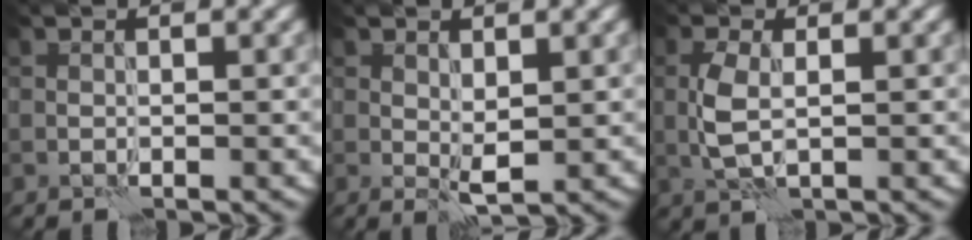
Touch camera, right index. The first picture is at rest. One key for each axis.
{"total": 1.7, "fx": 0.5, "fy": 0.7, "fz": 1.5, "tx": -0.030, "ty": -0.003, "tz": 0.011}
{"total": 2.8, "fx": -0.2, "fy": 1.4, "fz": 2.5, "tx": -0.055, "ty": -0.002, "tz": -0.003}